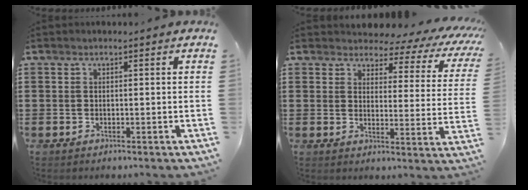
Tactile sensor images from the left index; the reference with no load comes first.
{"total": 3.8, "force": [3.3, 1.5, 1.2], "torque": [-0.030, -0.026, 0.047]}